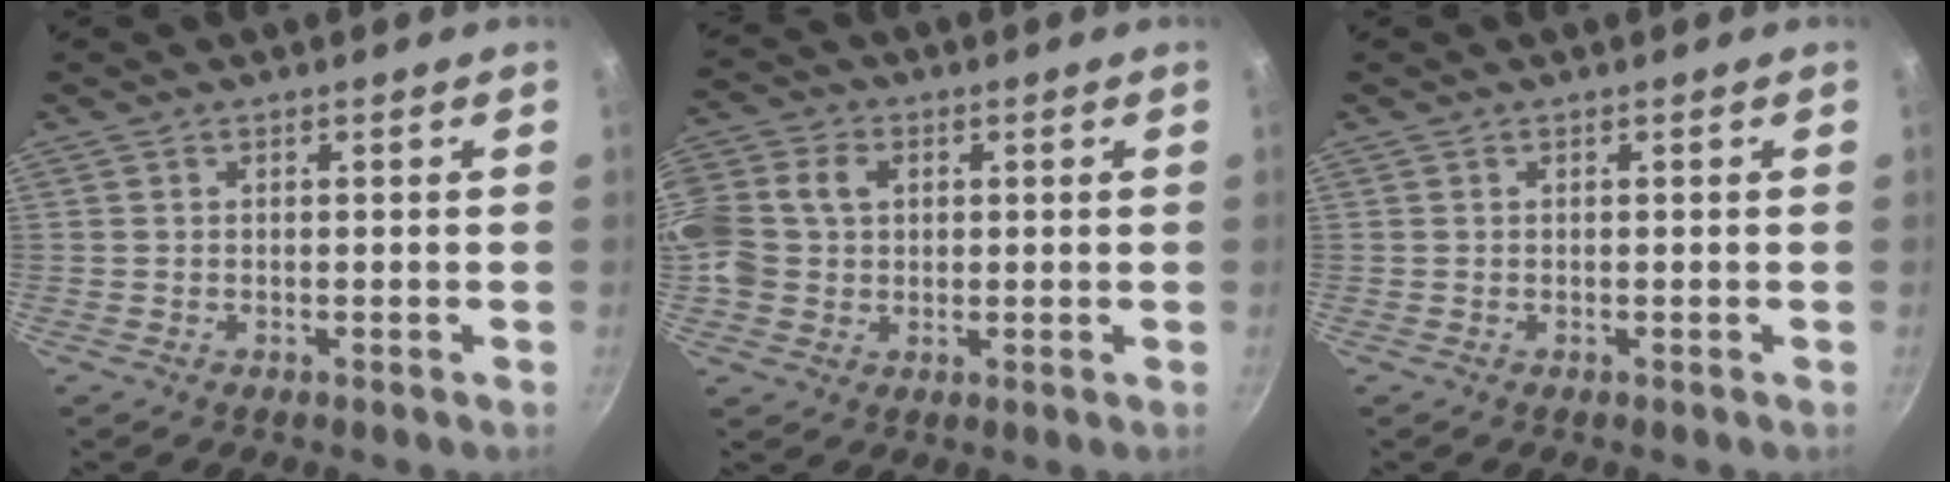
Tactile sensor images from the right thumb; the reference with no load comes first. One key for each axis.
{"total": 13.7, "fx": 1.9, "fy": 11.4, "fz": 7.4, "tx": -0.179, "ty": 0.030, "tz": 0.027}
{"total": 0.0}